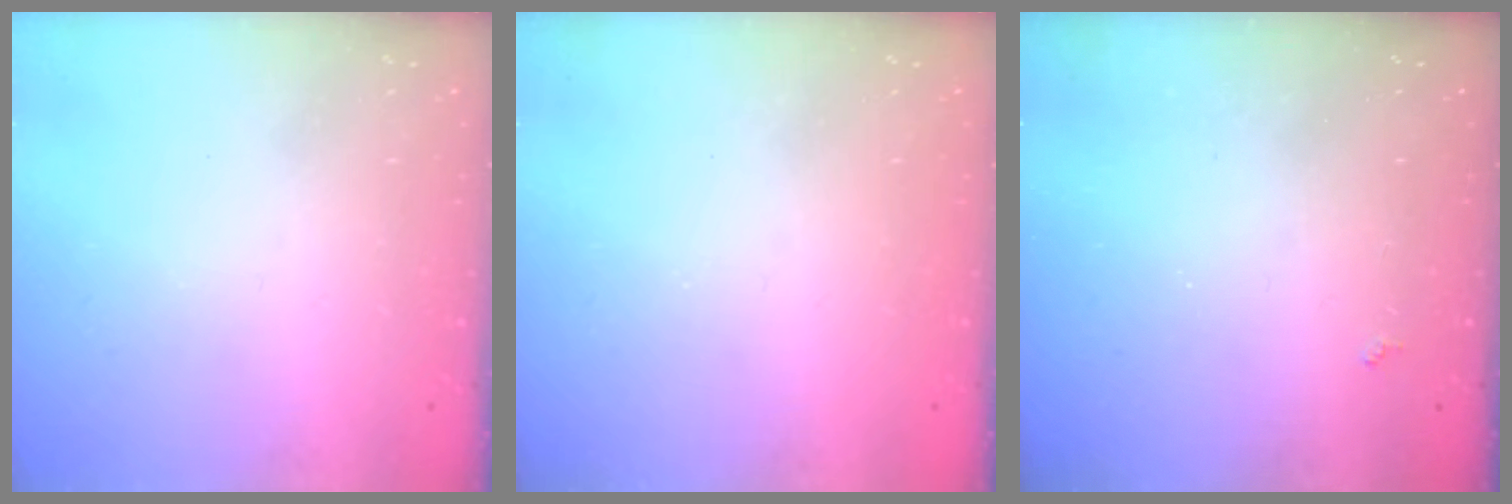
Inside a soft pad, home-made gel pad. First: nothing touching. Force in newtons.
{"total": 1.0, "press": 1.0, "slide": 0.1}
{"total": 2.0, "press": 1.9, "slide": 0.5}